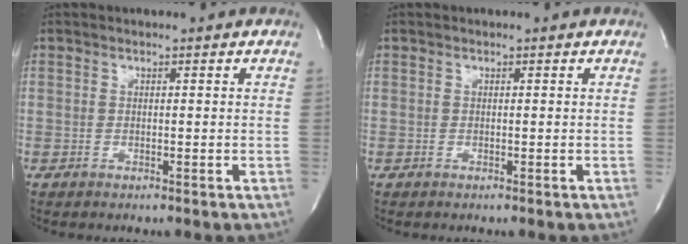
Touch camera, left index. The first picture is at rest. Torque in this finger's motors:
{"motor_torque": [0.00, 0.00, 0.00, 0.00]}